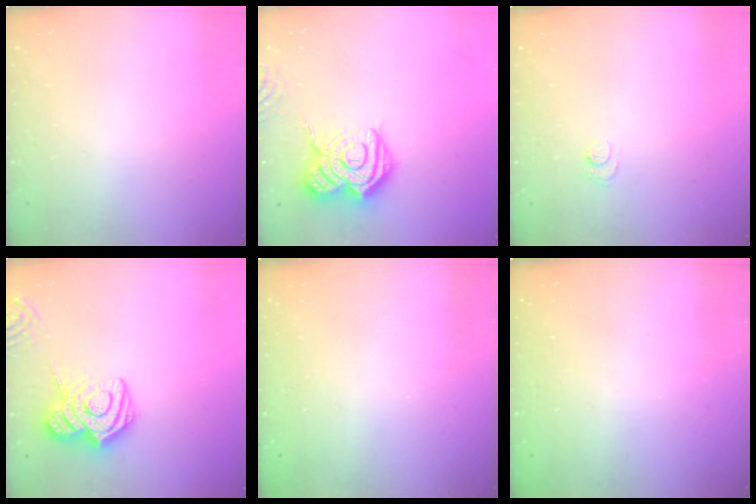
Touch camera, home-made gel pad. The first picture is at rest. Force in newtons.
{"total": 17.2, "press": 17.2, "slide": 1.5}
{"total": 4.8, "press": 4.8, "slide": 0.4}
{"total": 16.0, "press": 15.9, "slide": 1.7}
{"total": 2.3, "press": 2.2, "slide": 0.8}
{"total": 2.3, "press": 2.2, "slide": 0.8}